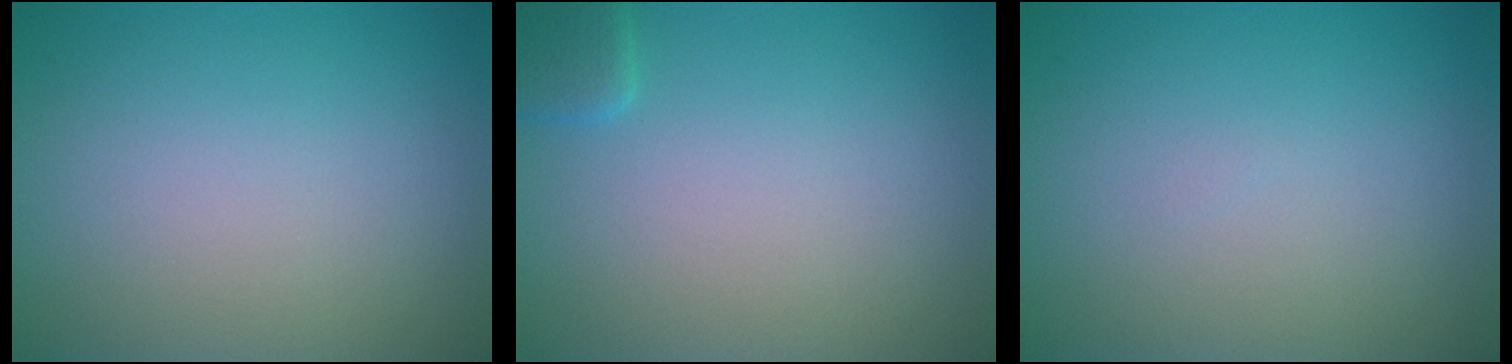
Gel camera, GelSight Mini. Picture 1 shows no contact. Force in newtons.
{"total": 1.6, "press": 1.6, "slide": 0.1}
{"total": 0.0}